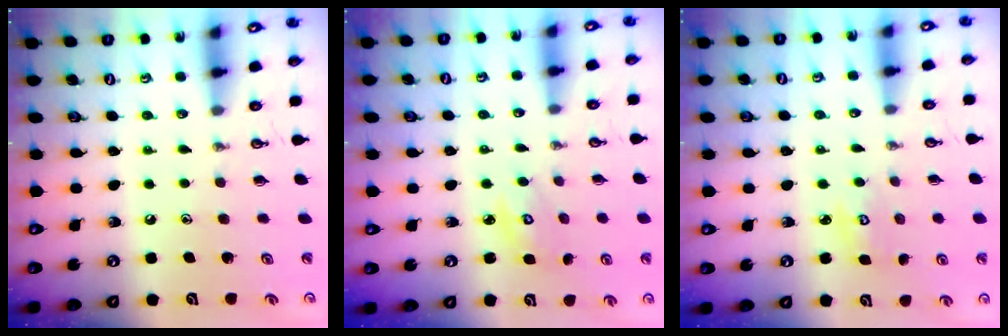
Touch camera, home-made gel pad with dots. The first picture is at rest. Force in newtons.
{"total": 3.2, "press": 3.2, "slide": 0.1}
{"total": 3.5, "press": 3.5, "slide": 0.3}